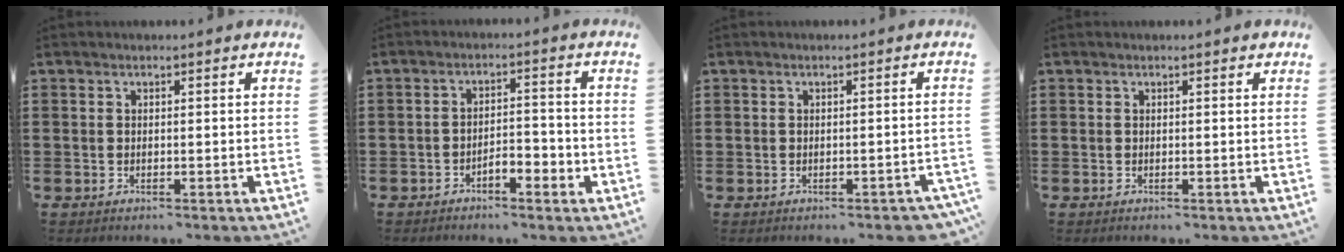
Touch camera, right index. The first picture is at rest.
{"total": 2.9, "force": [-2.1, 1.0, 1.7], "torque": [-0.033, 0.008, -0.043]}
{"total": 1.2, "force": [-0.9, 0.7, 0.1], "torque": [-0.006, 0.002, -0.019]}
{"total": 0.0}